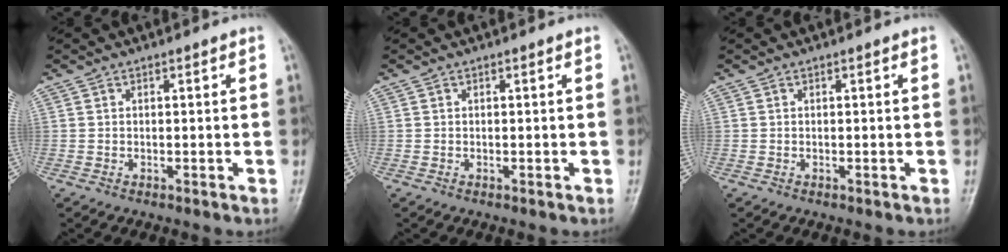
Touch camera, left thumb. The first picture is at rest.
{"total": 0.0}
{"total": 0.0}